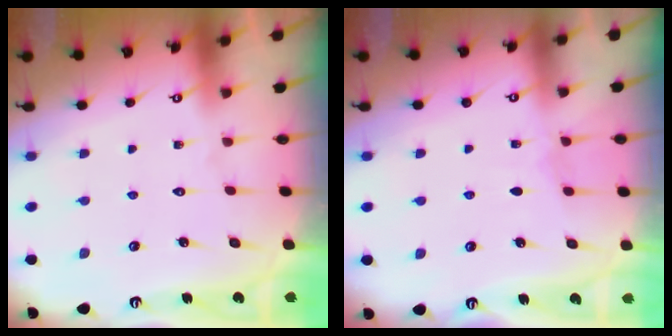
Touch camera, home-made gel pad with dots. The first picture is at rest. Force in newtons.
{"total": 2.0, "press": 2.0, "slide": 0.3}